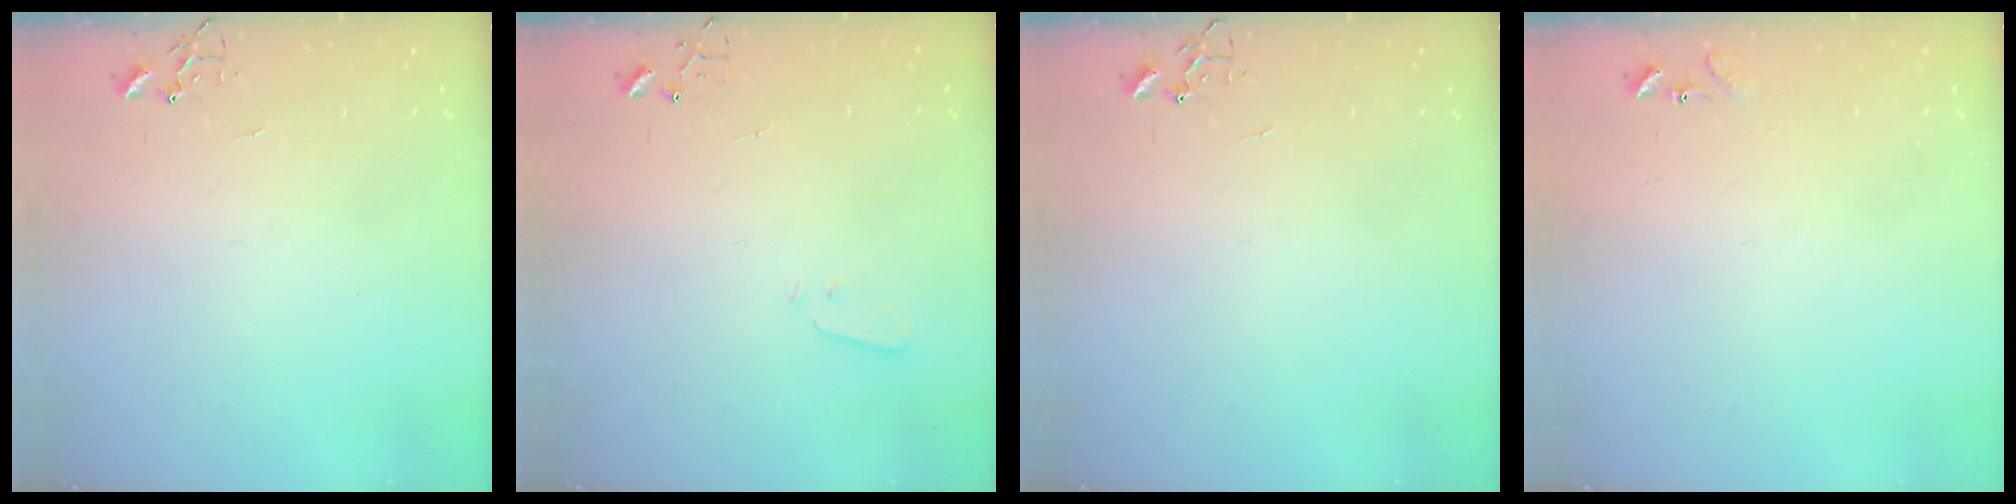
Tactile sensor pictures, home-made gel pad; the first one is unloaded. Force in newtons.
{"total": 2.1, "press": 2.0, "slide": 0.4}
{"total": 0.0}
{"total": 7.7, "press": 7.6, "slide": 0.6}